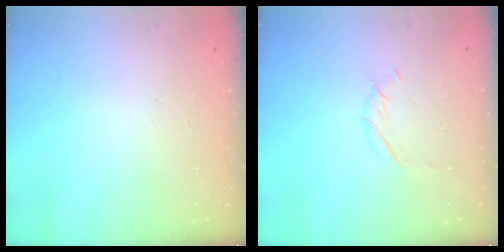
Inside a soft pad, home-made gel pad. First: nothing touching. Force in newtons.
{"total": 3.8, "press": 3.7, "slide": 0.8}